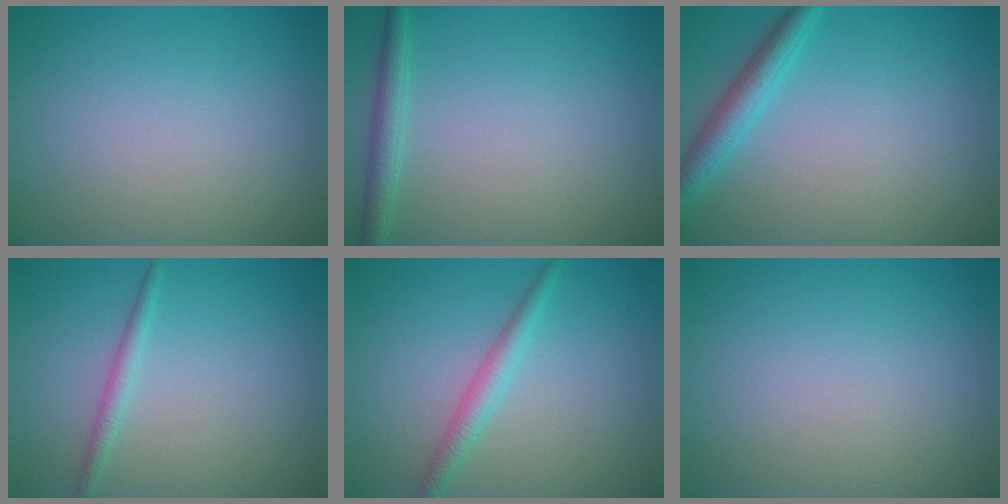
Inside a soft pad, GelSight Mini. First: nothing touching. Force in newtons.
{"total": 1.9, "press": 1.9, "slide": 0.1}
{"total": 2.8, "press": 2.8, "slide": 0.1}
{"total": 1.3, "press": 1.3, "slide": 0.1}
{"total": 2.0, "press": 2.0, "slide": 0.0}
{"total": 0.0}